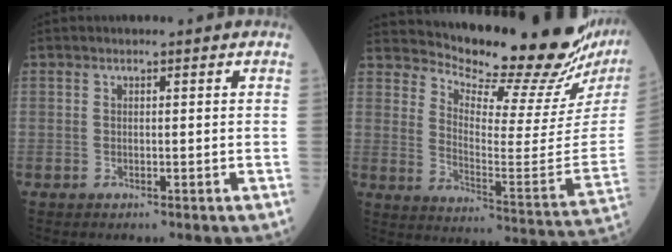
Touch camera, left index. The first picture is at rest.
{"total": 23.6, "force": [22.1, 1.9, 8.2], "torque": [-0.136, -0.111, 0.289]}